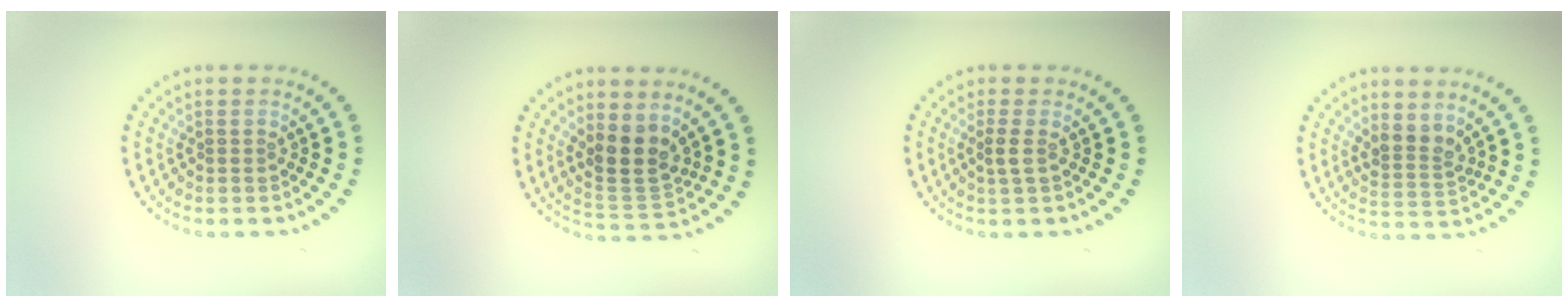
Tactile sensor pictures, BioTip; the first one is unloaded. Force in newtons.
{"total": 3.8, "press": 3.3, "slide": 1.8}
{"total": 1.0, "press": 0.9, "slide": 0.5}
{"total": 2.3, "press": 1.9, "slide": 1.4}